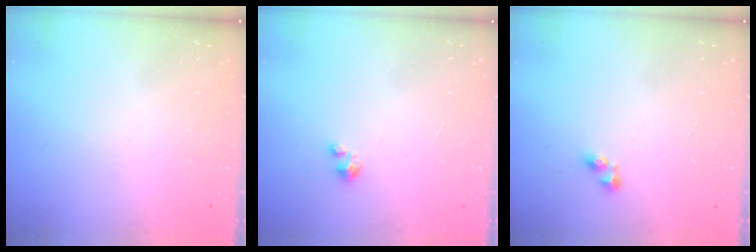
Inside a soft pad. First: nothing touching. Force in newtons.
{"total": 1.5, "press": 1.5, "slide": 0.1}
{"total": 3.4, "press": 3.4, "slide": 0.4}